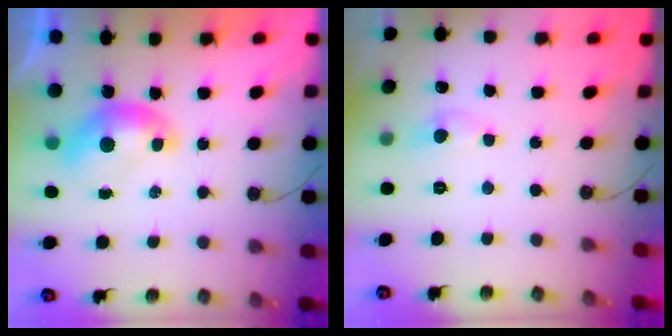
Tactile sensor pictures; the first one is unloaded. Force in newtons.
{"total": 0.9, "press": 0.8, "slide": 0.4}